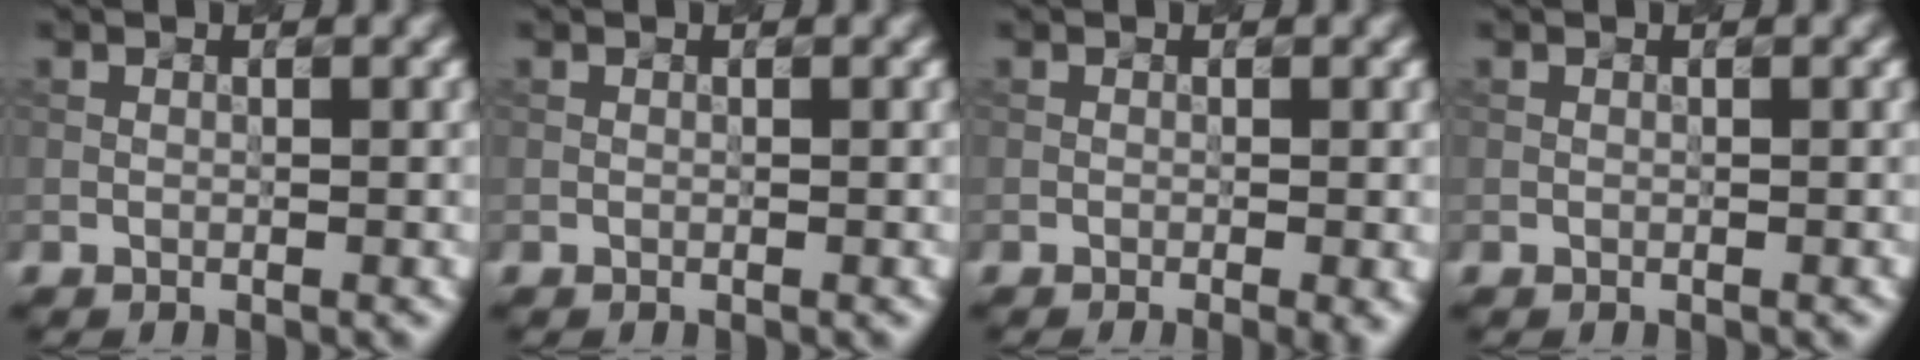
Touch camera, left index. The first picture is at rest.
{"total": 0.0}
{"total": 2.0, "force": [-0.5, 0.6, 1.8], "torque": [-0.015, 0.002, -0.007]}
{"total": 0.0}